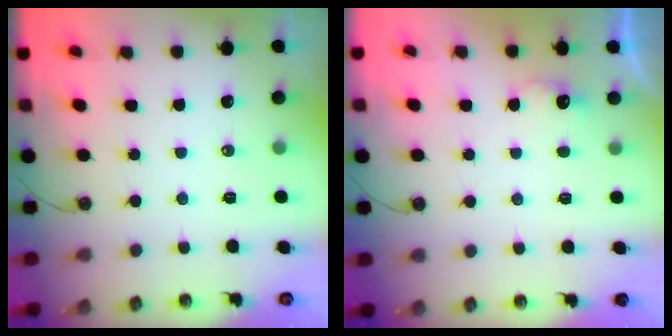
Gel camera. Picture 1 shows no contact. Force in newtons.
{"total": 5.1, "press": 5.0, "slide": 0.9}